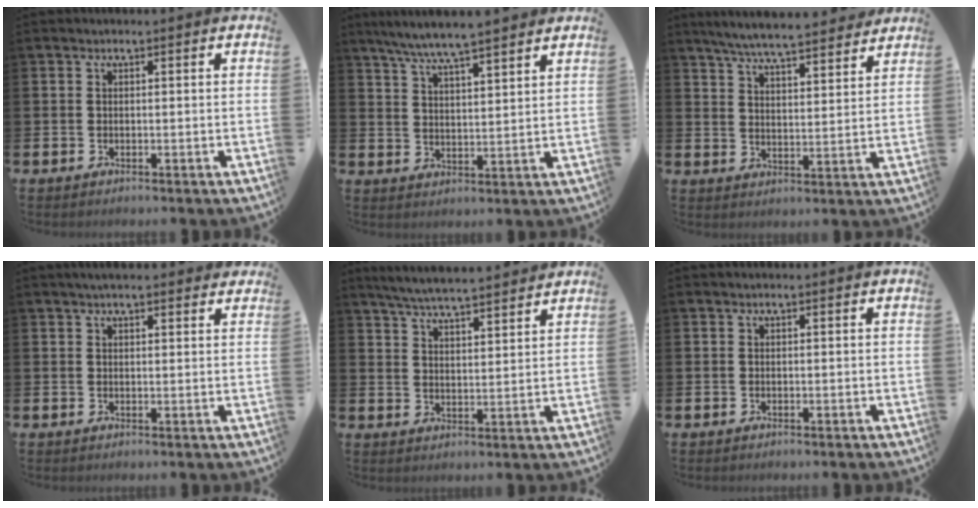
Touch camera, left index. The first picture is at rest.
{"total": 6.7, "force": [6.4, 0.0, 2.2], "torque": [-0.068, -0.029, 0.115]}
{"total": 6.9, "force": [6.6, 0.4, 1.9], "torque": [-0.055, -0.043, 0.115]}
{"total": 2.7, "force": [2.5, 0.5, 1.0], "torque": [-0.015, -0.009, 0.044]}
{"total": 5.9, "force": [5.7, 0.0, 1.3], "torque": [-0.049, -0.032, 0.103]}
{"total": 0.0}